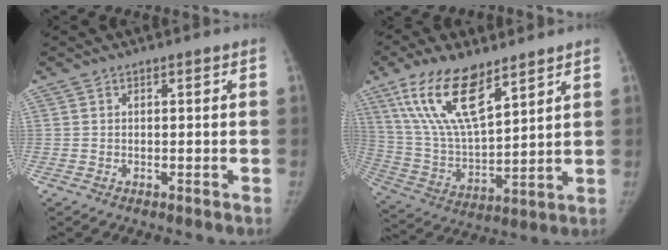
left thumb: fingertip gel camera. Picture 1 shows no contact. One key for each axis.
{"total": 17.4, "fx": 10.3, "fy": 6.7, "fz": 12.3, "tx": -0.218, "ty": -0.042, "tz": 0.204}